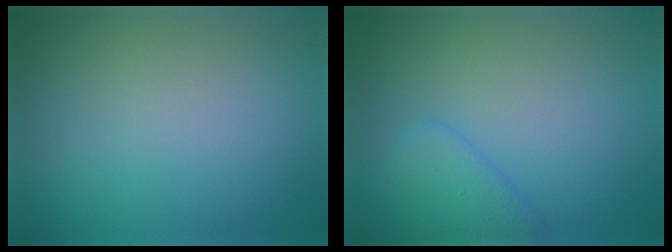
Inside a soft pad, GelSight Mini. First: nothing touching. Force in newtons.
{"total": 2.4, "press": 2.4, "slide": 0.1}